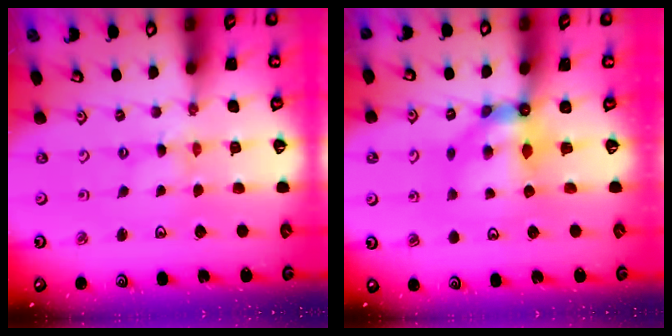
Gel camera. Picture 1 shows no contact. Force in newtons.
{"total": 7.1, "press": 7.1, "slide": 0.5}